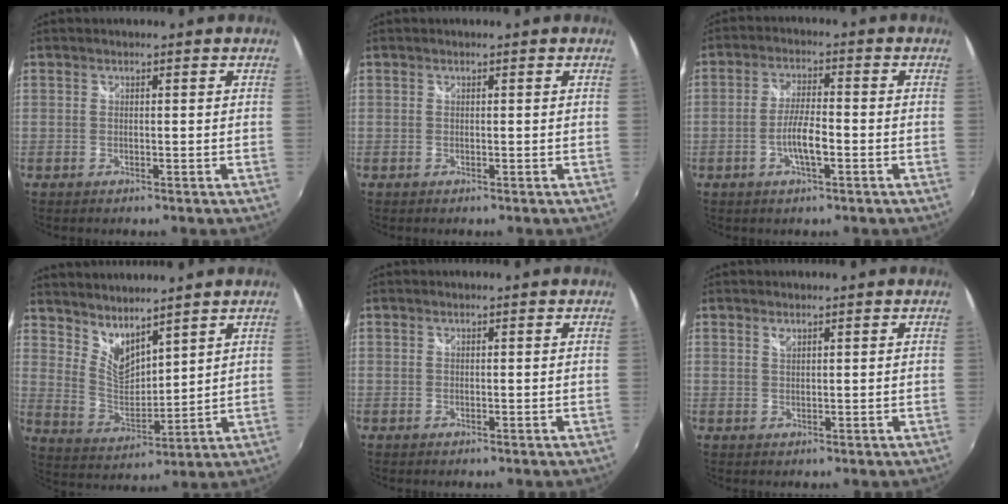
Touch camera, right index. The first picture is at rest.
{"total": 0.0}
{"total": 5.6, "force": [-2.1, 1.2, 5.1], "torque": [-0.098, 0.001, -0.037]}
{"total": 8.6, "force": [7.3, 2.4, 3.9], "torque": [-0.068, -0.009, 0.144]}
{"total": 0.0}
{"total": 1.0, "force": [0.8, 0.2, 0.6], "torque": [-0.009, 0.002, 0.014]}